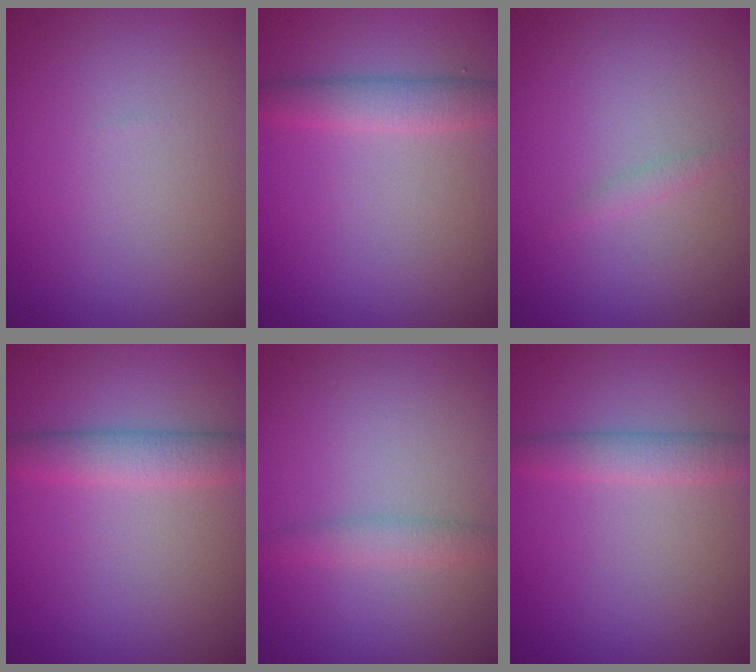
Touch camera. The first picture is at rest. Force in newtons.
{"total": 2.5, "press": 2.5, "slide": 0.2}
{"total": 0.7, "press": 0.7, "slide": 0.0}
{"total": 2.9, "press": 2.9, "slide": 0.2}
{"total": 1.5, "press": 1.5, "slide": 0.2}
{"total": 2.2, "press": 2.2, "slide": 0.0}